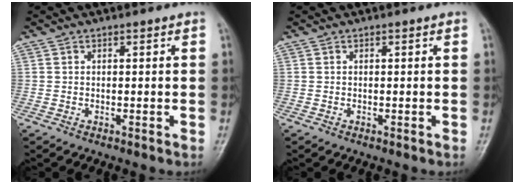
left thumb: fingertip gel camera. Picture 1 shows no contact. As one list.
[{"total": 0.0}]